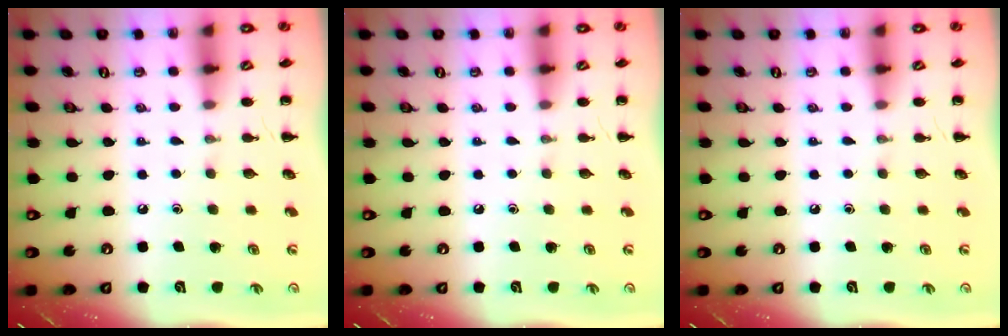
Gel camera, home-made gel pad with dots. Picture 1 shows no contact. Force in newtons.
{"total": 0.0}
{"total": 0.0}